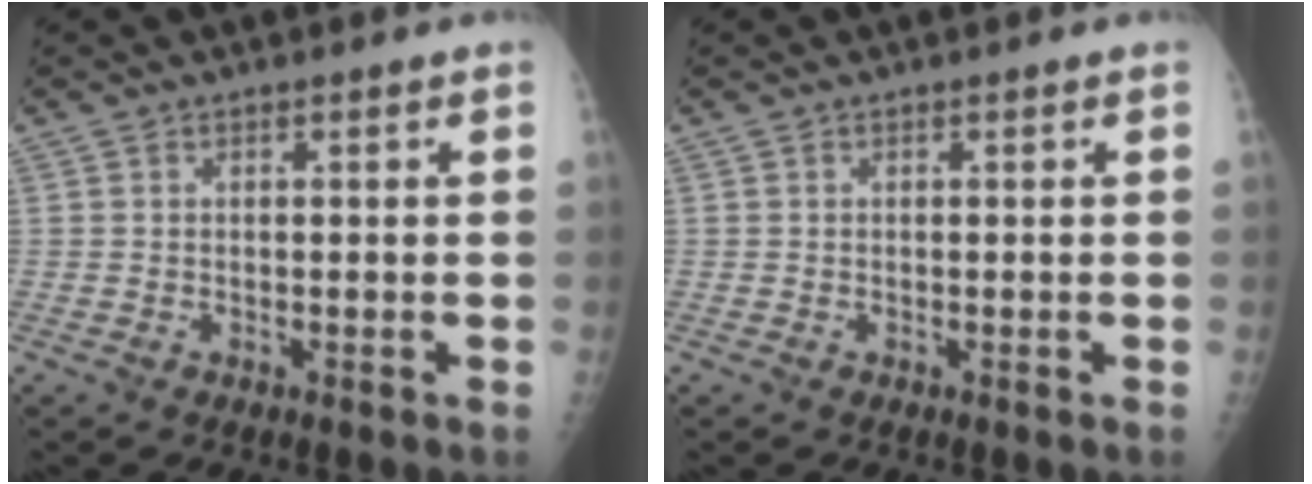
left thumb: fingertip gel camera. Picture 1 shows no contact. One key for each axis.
{"total": 0.0}